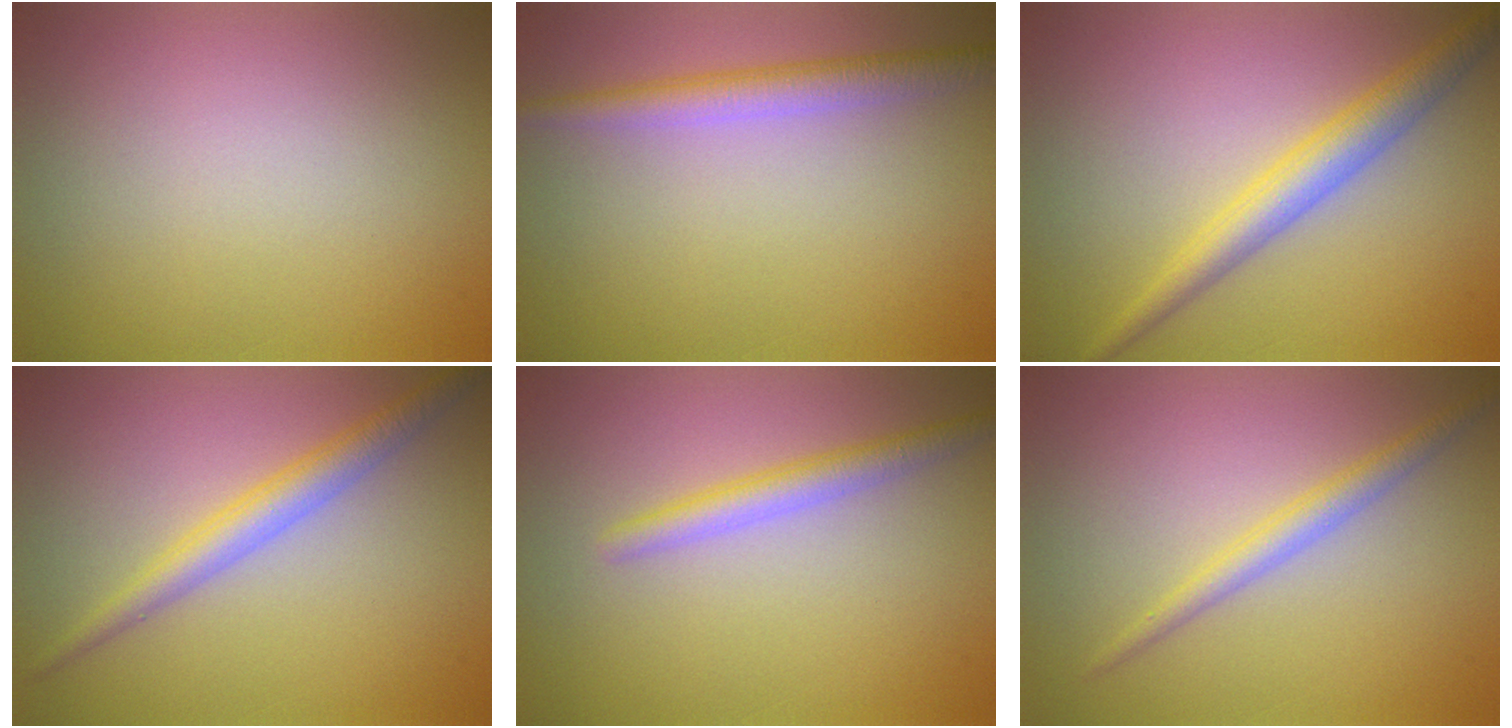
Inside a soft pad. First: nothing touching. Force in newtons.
{"total": 3.0, "press": 3.0, "slide": 0.1}
{"total": 3.5, "press": 3.5, "slide": 0.1}
{"total": 2.9, "press": 2.9, "slide": 0.1}
{"total": 2.4, "press": 2.4, "slide": 0.1}
{"total": 2.0, "press": 2.0, "slide": 0.1}